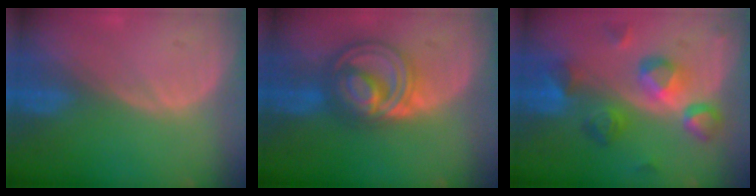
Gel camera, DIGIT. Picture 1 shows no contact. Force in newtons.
{"total": 8.3, "press": 8.3, "slide": 0.6}
{"total": 8.5, "press": 8.2, "slide": 2.0}